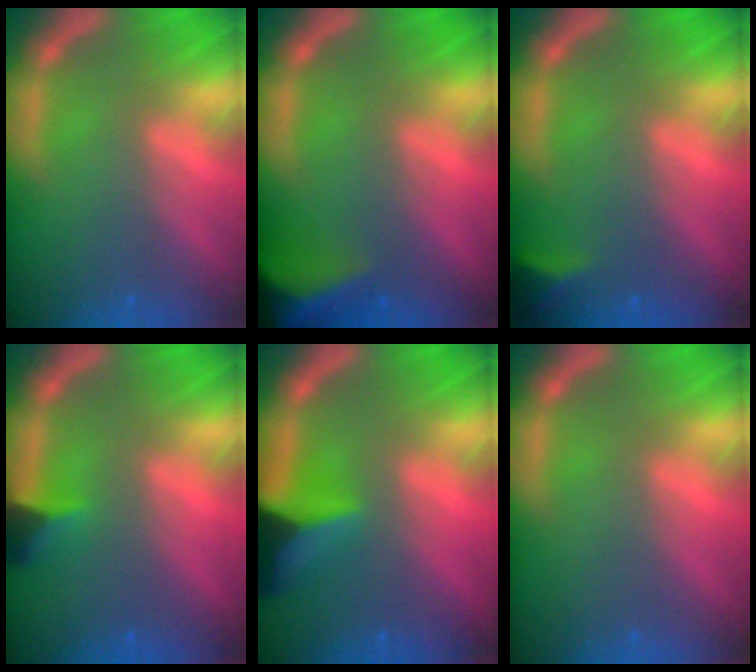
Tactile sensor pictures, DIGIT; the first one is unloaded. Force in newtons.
{"total": 10.0}
{"total": 2.4}
{"total": 2.4}
{"total": 7.0}
{"total": 0.0}